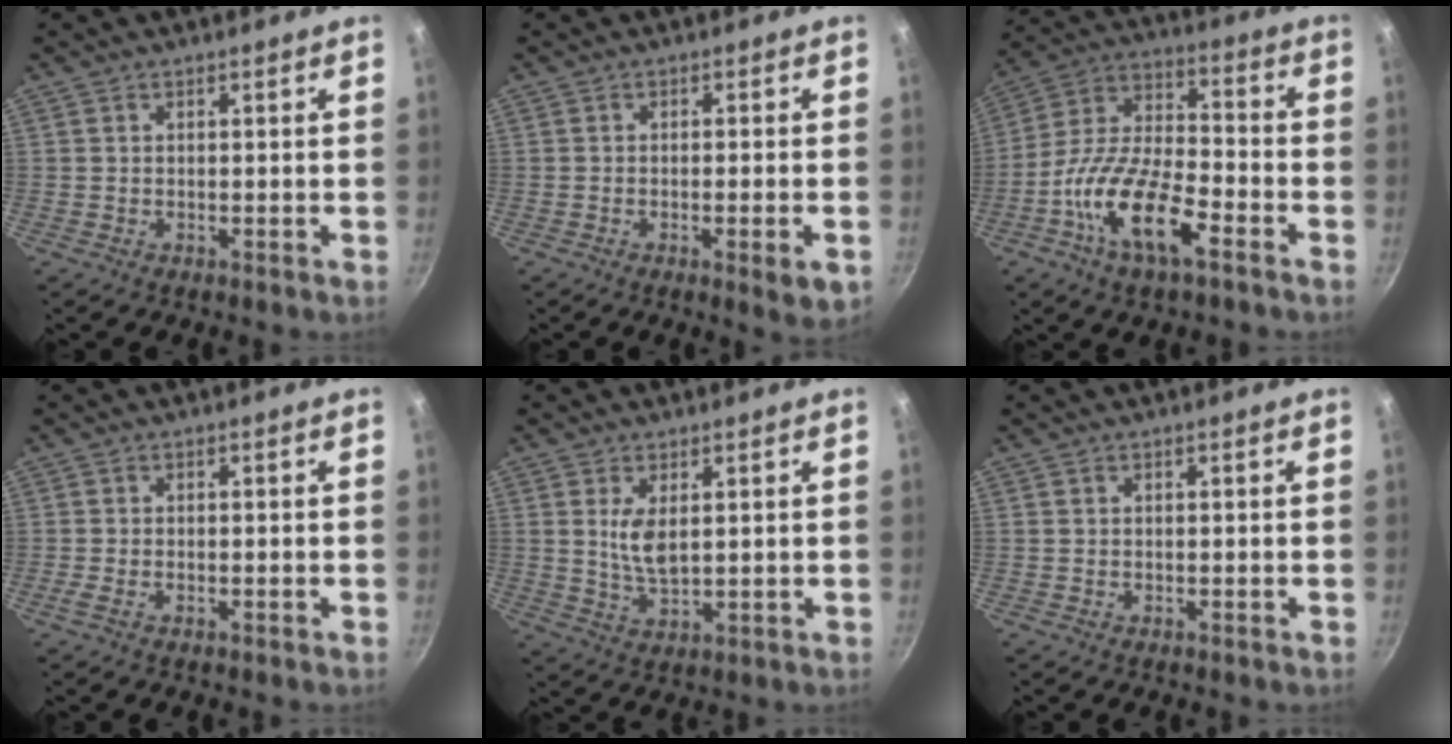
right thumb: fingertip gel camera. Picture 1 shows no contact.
{"total": 4.9, "force": [-1.7, 1.0, 4.5], "torque": [-0.066, -0.003, -0.024]}
{"total": 16.9, "force": [-7.6, 6.8, 13.4], "torque": [-0.245, 0.044, -0.155]}
{"total": 1.4, "force": [-0.6, 0.5, 1.2], "torque": [-0.035, 0.002, -0.017]}
{"total": 5.5, "force": [1.4, 2.5, 4.7], "torque": [-0.083, -0.020, 0.033]}
{"total": 0.0}